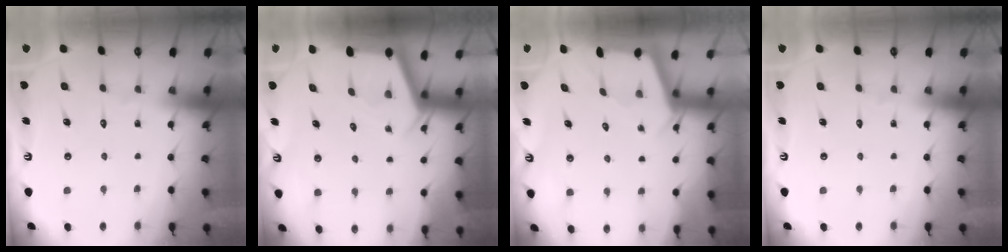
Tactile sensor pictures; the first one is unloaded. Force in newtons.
{"total": 2.2, "press": 2.2, "slide": 0.2}
{"total": 2.2, "press": 2.2, "slide": 0.3}
{"total": 0.0}